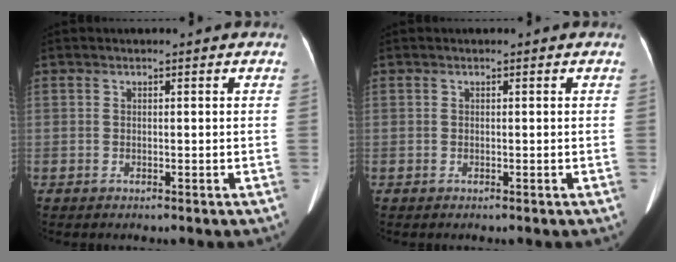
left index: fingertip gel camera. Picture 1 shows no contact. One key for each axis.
{"total": 0.0}